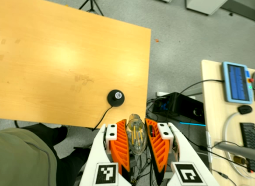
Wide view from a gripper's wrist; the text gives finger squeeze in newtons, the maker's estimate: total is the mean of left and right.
{"total": 17.2, "left": 17.5, "right": 16.8}